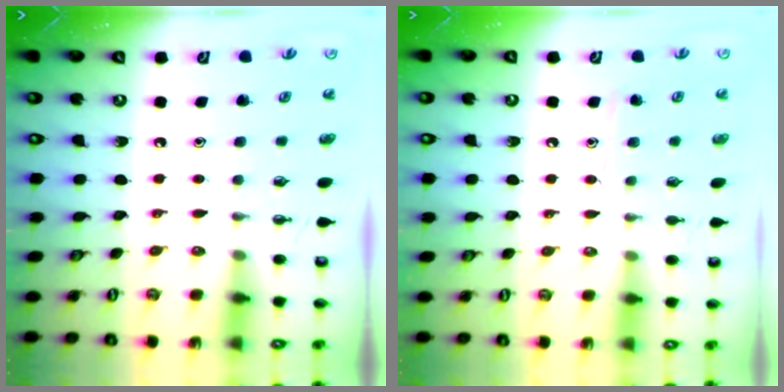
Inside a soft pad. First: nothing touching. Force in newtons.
{"total": 7.5, "press": 7.5, "slide": 0.8}